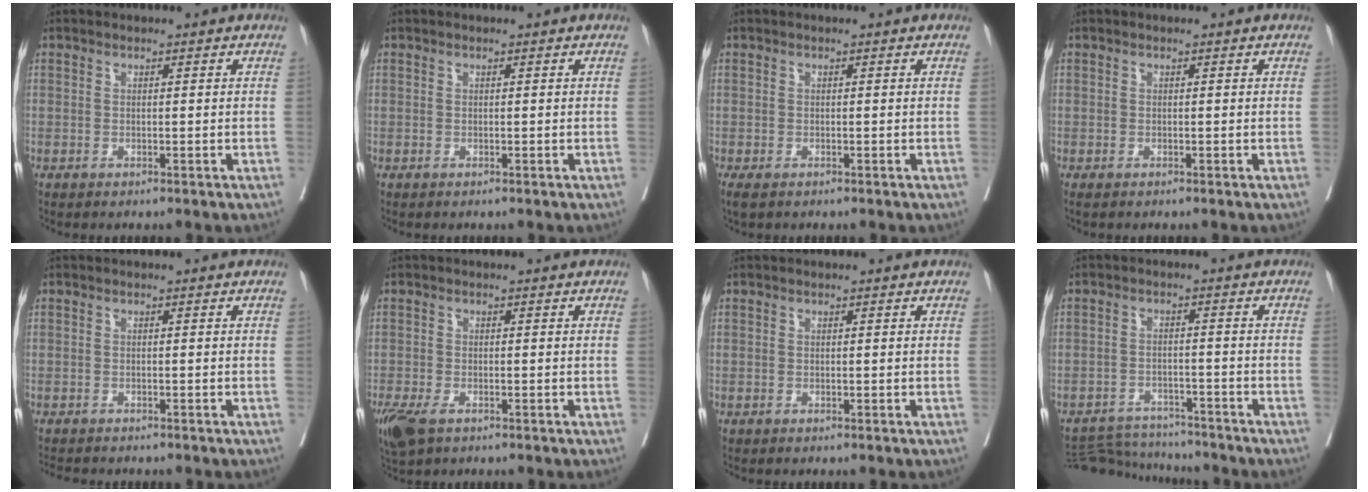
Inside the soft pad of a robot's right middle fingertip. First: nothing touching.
{"total": 0.0}
{"total": 2.5, "force": [-1.8, 1.1, 1.3], "torque": [-0.030, -0.011, -0.028]}
{"total": 0.5, "force": [-0.5, 0.0, 0.2], "torque": [-0.010, -0.004, -0.010]}
{"total": 4.0, "force": [-3.6, 1.2, 1.4], "torque": [-0.022, -0.006, -0.050]}
{"total": 6.6, "force": [-3.9, 3.4, 4.1], "torque": [-0.095, -0.015, -0.068]}
{"total": 0.0}
{"total": 8.7, "force": [-8.6, 1.0, 0.3], "torque": [-0.010, 0.000, -0.135]}